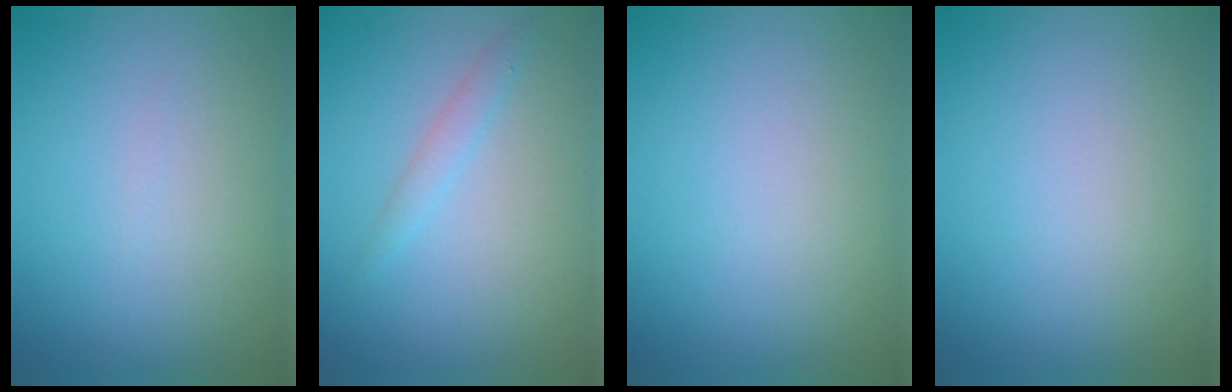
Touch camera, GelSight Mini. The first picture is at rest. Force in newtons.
{"total": 1.4, "press": 1.4, "slide": 0.1}
{"total": 0.0}
{"total": 0.0}